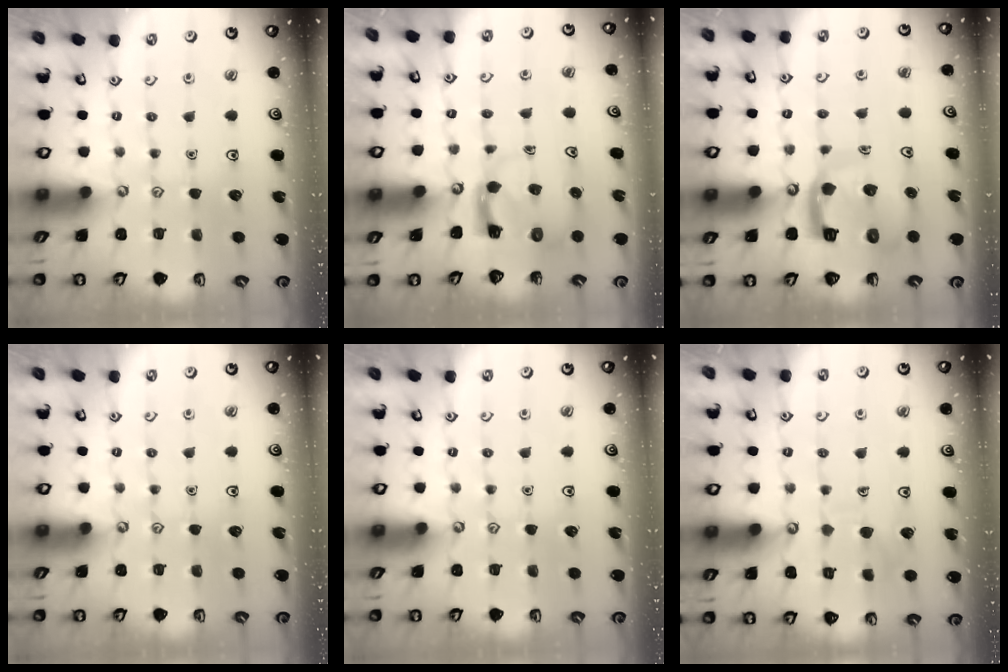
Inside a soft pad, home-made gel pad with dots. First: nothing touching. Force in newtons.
{"total": 4.0, "press": 3.9, "slide": 0.4}
{"total": 11.0, "press": 10.9, "slide": 1.3}
{"total": 0.0}
{"total": 0.0}
{"total": 6.4, "press": 6.3, "slide": 0.5}